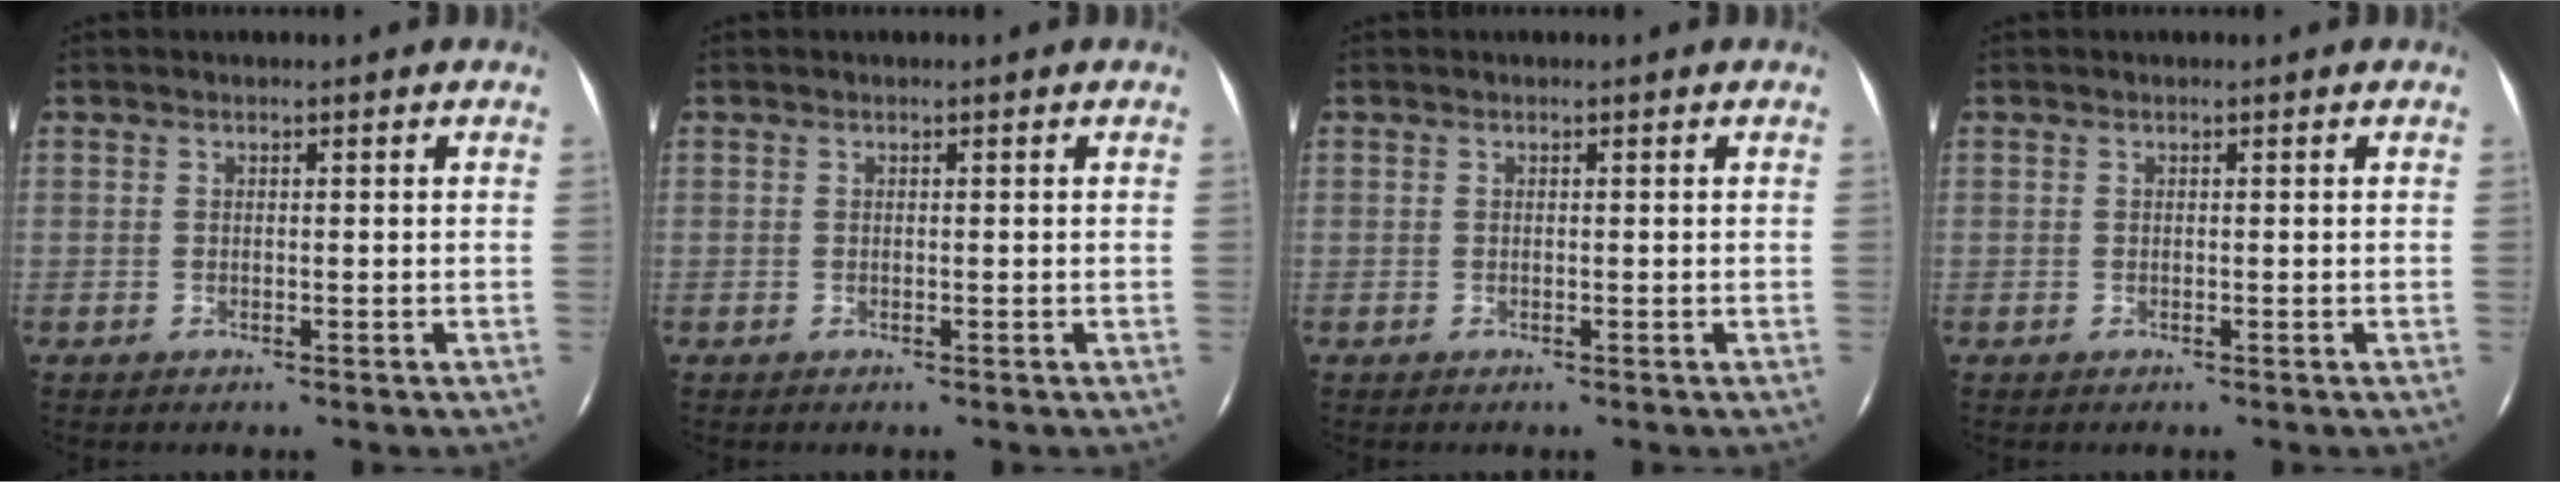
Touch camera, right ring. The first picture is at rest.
{"total": 0.0}
{"total": 0.0}
{"total": 0.0}